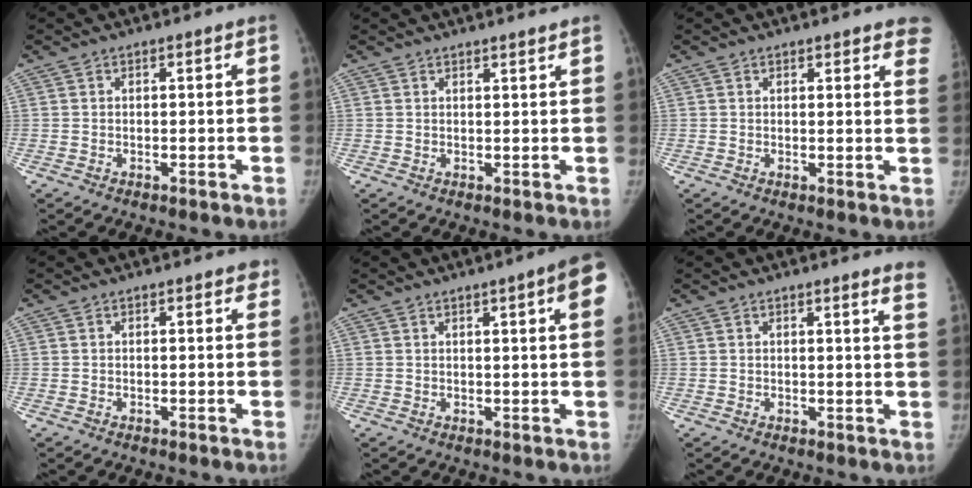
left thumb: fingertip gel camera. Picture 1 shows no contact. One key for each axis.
{"total": 2.8, "fx": 2.6, "fy": -0.2, "fz": 1.1, "tx": -0.004, "ty": -0.003, "tz": 0.033}
{"total": 6.2, "fx": 4.8, "fy": 2.0, "fz": 3.4, "tx": -0.005, "ty": -0.016, "tz": 0.046}
{"total": 1.1, "fx": 0.8, "fy": 0.7, "fz": 0.5, "tx": 0.007, "ty": -0.002, "tz": 0.002}
{"total": 7.0, "fx": 2.8, "fy": 0.9, "fz": 6.3, "tx": -0.067, "ty": -0.002, "tz": 0.029}
{"total": 4.6, "fx": 3.9, "fy": 0.0, "fz": 2.6, "tx": -0.029, "ty": -0.019, "tz": 0.027}